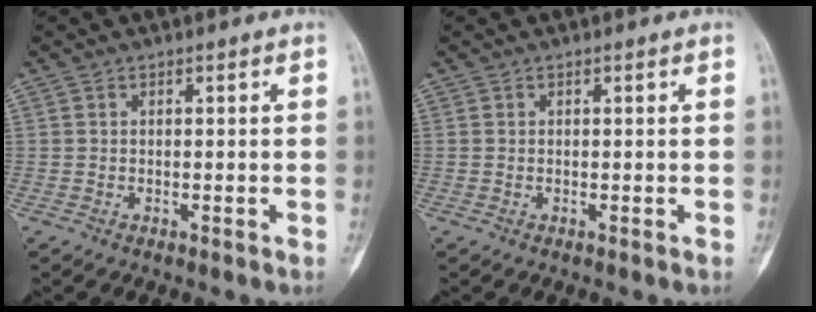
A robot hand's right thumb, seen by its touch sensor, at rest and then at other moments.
{"total": 0.0}